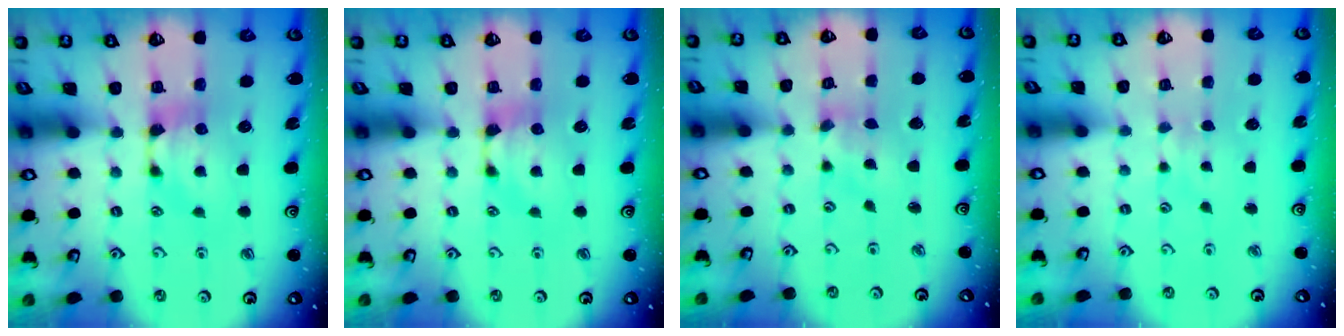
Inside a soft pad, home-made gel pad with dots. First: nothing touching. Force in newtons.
{"total": 0.0}
{"total": 1.9, "press": 1.5, "slide": 1.2}
{"total": 2.8, "press": 2.7, "slide": 0.4}